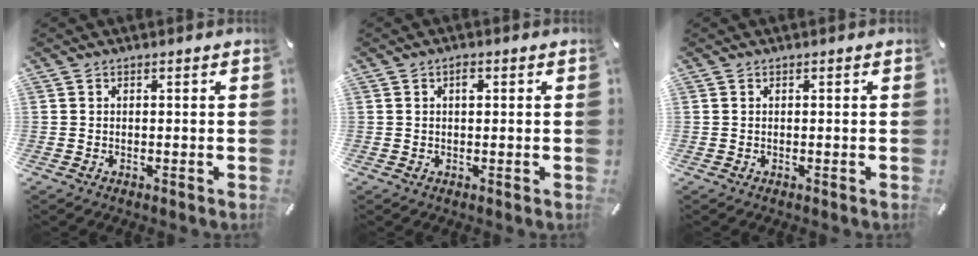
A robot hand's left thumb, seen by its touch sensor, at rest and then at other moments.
{"total": 1.7, "force": [0.5, 0.9, 1.3], "torque": [-0.021, 0.002, 0.005]}
{"total": 0.0}